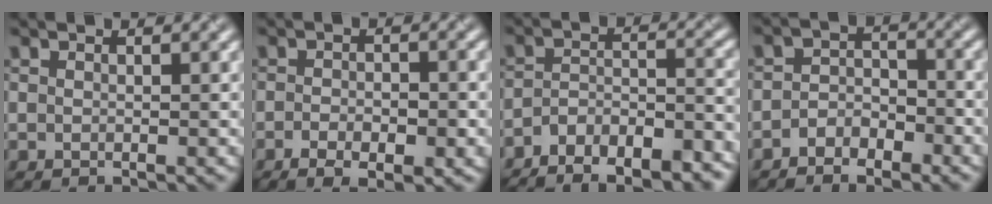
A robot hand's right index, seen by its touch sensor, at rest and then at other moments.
{"total": 4.5, "force": [-1.8, 1.9, 3.6], "torque": [-0.057, 0.003, -0.019]}
{"total": 9.8, "force": [-8.0, 3.7, 4.3], "torque": [-0.073, -0.003, -0.120]}
{"total": 2.7, "force": [-2.2, 1.4, 0.8], "torque": [-0.016, 0.012, -0.047]}